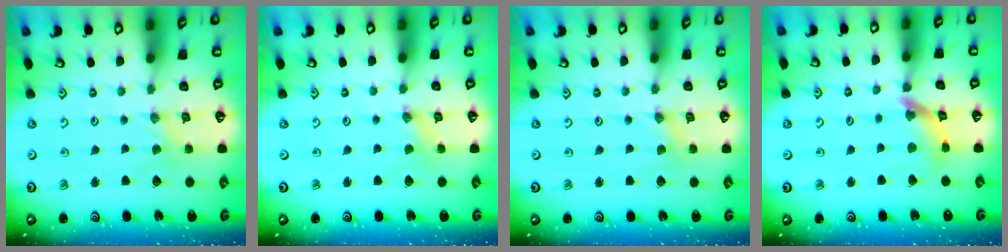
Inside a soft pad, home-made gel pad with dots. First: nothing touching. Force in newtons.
{"total": 0.0}
{"total": 0.0}
{"total": 10.3, "press": 10.2, "slide": 1.1}